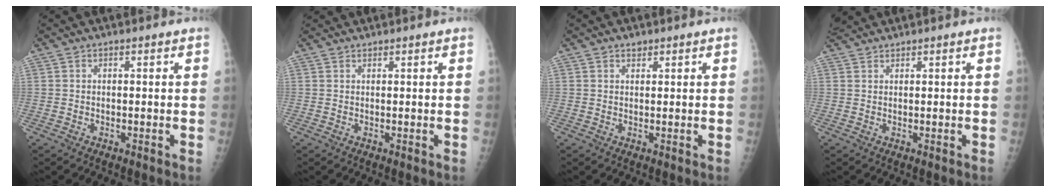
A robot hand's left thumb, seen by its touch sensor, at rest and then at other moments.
{"total": 0.6, "force": [0.5, 0.1, -0.1], "torque": [0.006, -0.002, 0.009]}
{"total": 1.1, "force": [0.8, 0.6, 0.3], "torque": [0.003, -0.005, 0.011]}
{"total": 2.4, "force": [2.4, 0.4, 0.3], "torque": [-0.007, 0.015, 0.050]}